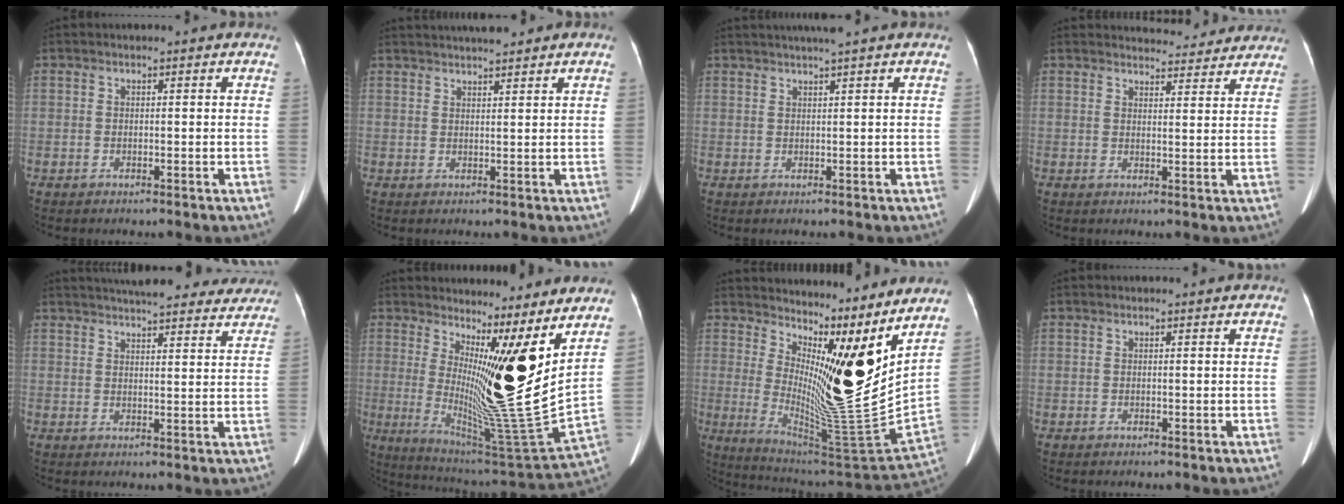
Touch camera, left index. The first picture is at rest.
{"total": 5.8, "force": [5.2, 0.6, 2.4], "torque": [-0.035, 0.028, 0.078]}
{"total": 3.5, "force": [2.8, -0.7, 2.0], "torque": [-0.026, 0.019, 0.048]}
{"total": 9.8, "force": [9.4, 2.2, 1.3], "torque": [0.006, 0.006, 0.098]}
{"total": 22.4, "force": [20.1, 5.0, 8.3], "torque": [-0.124, 0.006, 0.246]}
{"total": 16.2, "force": [6.2, 0.3, 14.9], "torque": [-0.244, -0.041, 0.110]}
{"total": 17.8, "force": [9.6, 1.4, 15.0], "torque": [-0.227, -0.042, 0.162]}
{"total": 0.0}